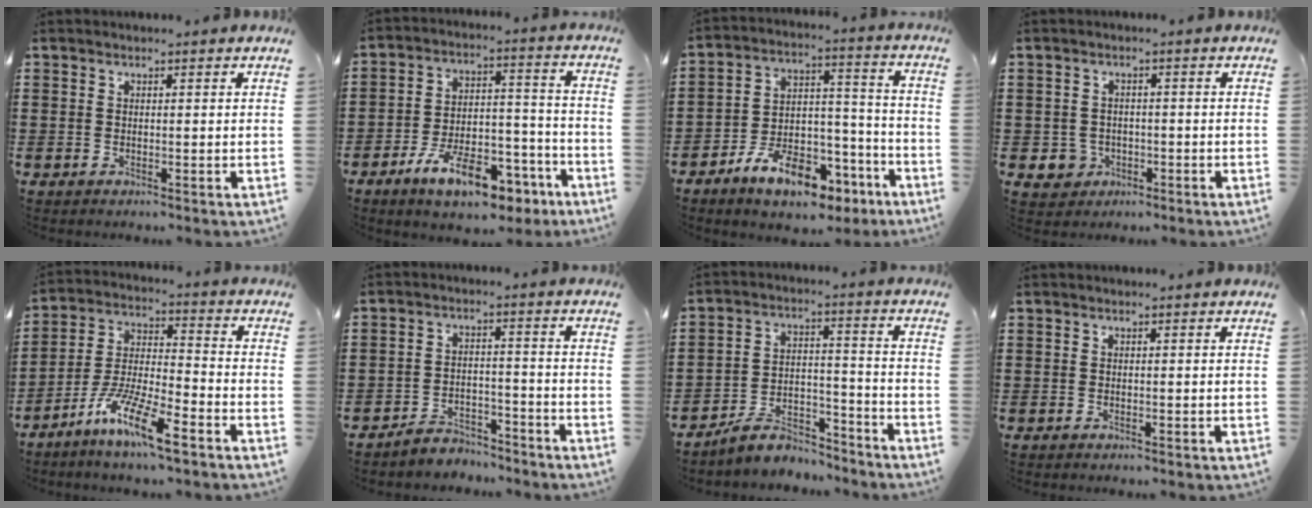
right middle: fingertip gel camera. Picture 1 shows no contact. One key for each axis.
{"total": 11.7, "fx": -8.1, "fy": 4.3, "fz": 7.2, "tx": -0.137, "ty": 0.029, "tz": -0.151}
{"total": 11.1, "fx": -8.2, "fy": 4.6, "fz": 5.8, "tx": -0.109, "ty": 0.039, "tz": -0.150}
{"total": 3.1, "fx": -1.3, "fy": 2.6, "fz": 0.9, "tx": -0.034, "ty": -0.002, "tz": -0.028}
{"total": 10.3, "fx": -7.3, "fy": 1.3, "fz": 7.1, "tx": -0.152, "ty": -0.002, "tz": -0.141}
{"total": 4.4, "fx": -4.4, "fy": 0.7, "fz": 0.0, "tx": -0.007, "ty": 0.004, "tz": -0.089}
{"total": 7.6, "fx": -7.0, "fy": 2.2, "fz": 2.0, "tx": -0.040, "ty": 0.017, "tz": -0.135}
{"total": 0.0}